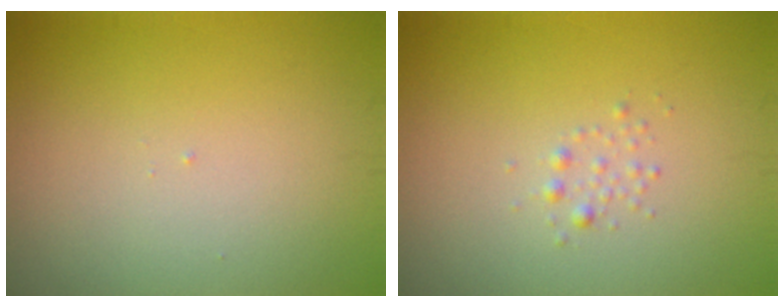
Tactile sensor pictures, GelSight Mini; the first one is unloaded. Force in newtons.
{"total": 0.8, "press": 0.8, "slide": 0.0}